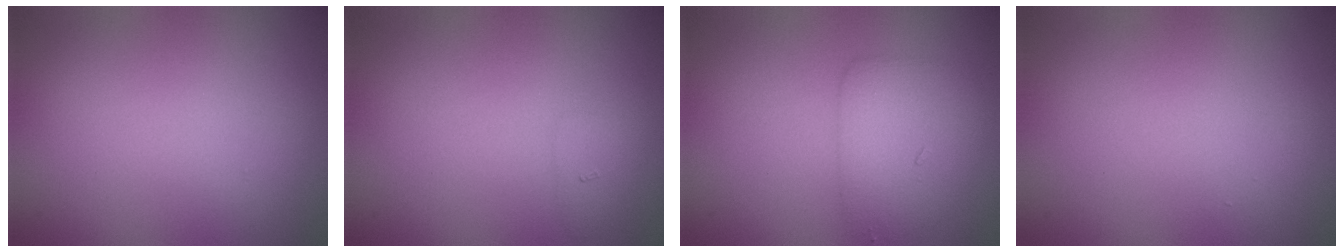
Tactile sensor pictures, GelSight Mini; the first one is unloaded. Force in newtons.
{"total": 1.1, "press": 1.1, "slide": 0.0}
{"total": 3.2, "press": 3.2, "slide": 0.1}
{"total": 0.0}